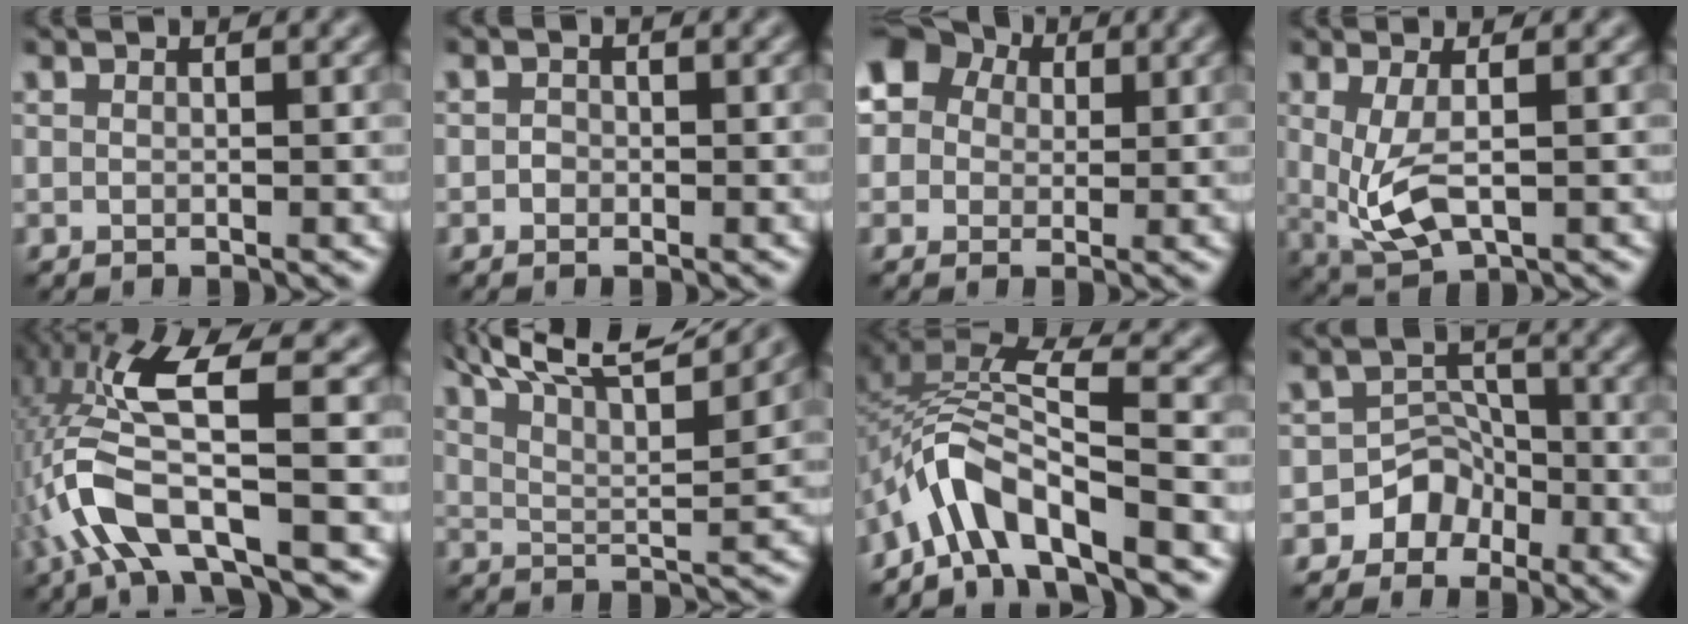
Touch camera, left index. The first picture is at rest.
{"total": 0.9, "force": [-0.4, 0.7, 0.2], "torque": [-0.001, -0.001, -0.009]}
{"total": 7.3, "force": [2.7, 6.2, 2.9], "torque": [-0.060, 0.030, 0.019]}
{"total": 4.1, "force": [0.1, 1.7, 3.7], "torque": [-0.088, -0.010, 0.005]}
{"total": 9.2, "force": [-2.8, 2.7, 8.4], "torque": [-0.191, 0.008, -0.057]}
{"total": 13.7, "force": [10.4, 3.8, 8.1], "torque": [-0.113, 0.030, 0.117]}
{"total": 7.0, "force": [-4.2, 2.3, 5.2], "torque": [-0.083, 0.009, -0.086]}
{"total": 4.4, "force": [-2.6, 3.4, 0.6], "torque": [0.034, 0.015, -0.060]}